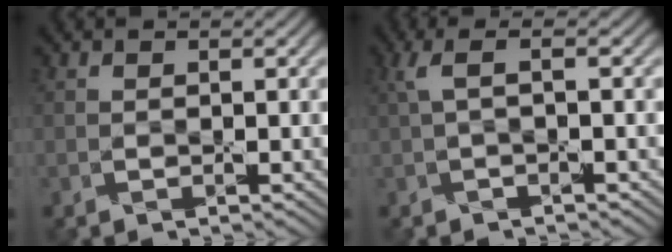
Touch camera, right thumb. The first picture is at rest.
{"total": 2.7, "force": [0.5, 0.4, 2.6], "torque": [-0.056, 0.014, 0.007]}